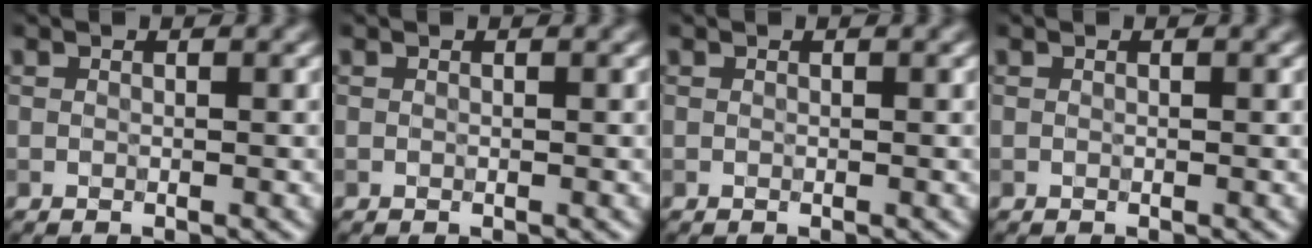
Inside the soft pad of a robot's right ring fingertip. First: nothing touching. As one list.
[{"total": 0.0}, {"total": 0.0}, {"total": 0.0}]